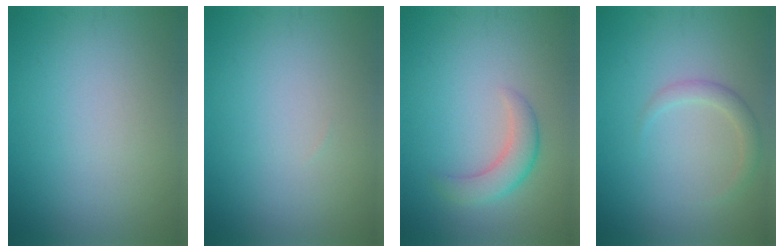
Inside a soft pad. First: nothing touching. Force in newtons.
{"total": 0.0}
{"total": 2.8, "press": 2.8, "slide": 0.2}
{"total": 1.6, "press": 1.6, "slide": 0.1}